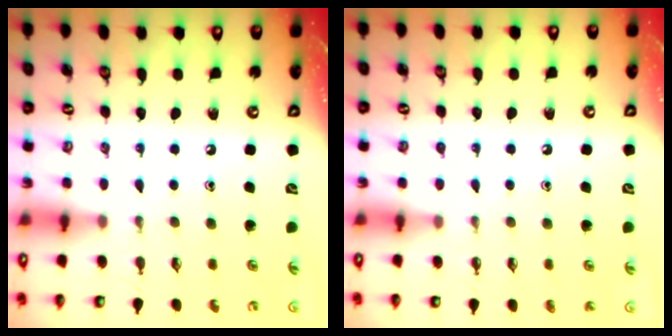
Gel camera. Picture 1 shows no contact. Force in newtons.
{"total": 0.7, "press": 0.7, "slide": 0.0}